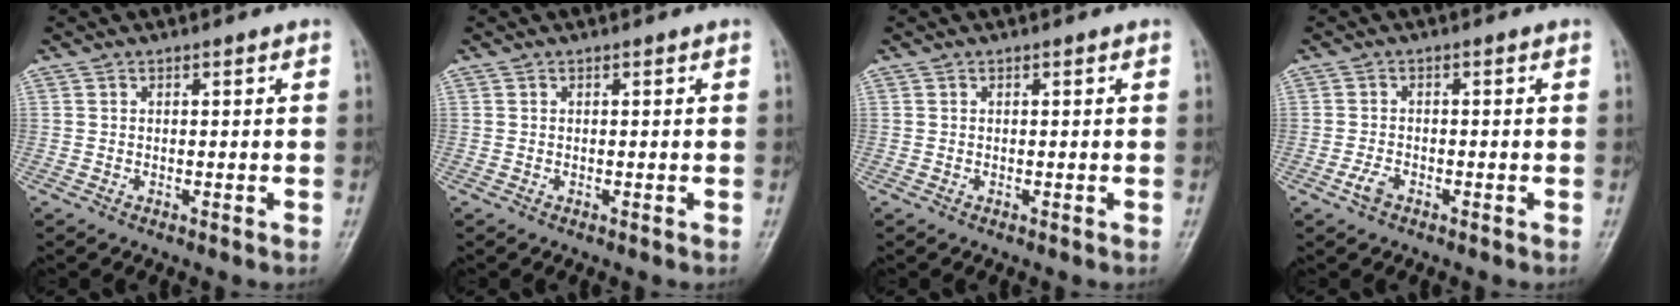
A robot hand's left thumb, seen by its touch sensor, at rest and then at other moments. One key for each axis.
{"total": 0.0}
{"total": 0.0}
{"total": 2.3, "fx": -1.3, "fy": 1.3, "fz": 1.4, "tx": -0.033, "ty": 0.006, "tz": -0.027}